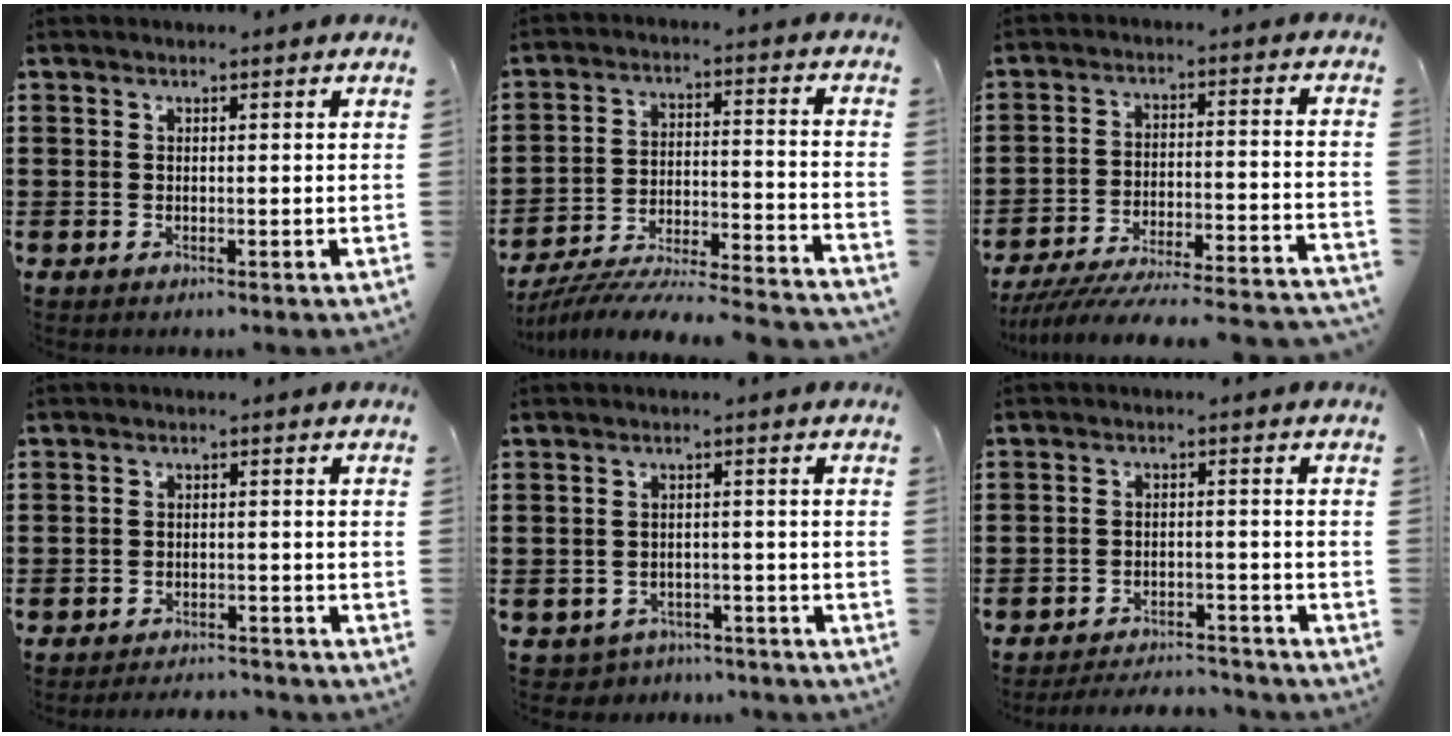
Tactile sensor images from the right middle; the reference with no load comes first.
{"total": 6.4, "force": [-6.2, -0.3, 1.7], "torque": [-0.034, -0.012, -0.126]}
{"total": 6.0, "force": [-5.6, -0.1, 2.1], "torque": [-0.046, -0.015, -0.114]}
{"total": 2.8, "force": [-2.7, 0.1, -0.3], "torque": [-0.003, -0.002, -0.061]}
{"total": 2.5, "force": [-2.4, 0.5, -0.3], "torque": [-0.007, -0.002, -0.054]}
{"total": 3.8, "force": [-3.8, 0.3, 0.0], "torque": [-0.005, 0.000, -0.080]}